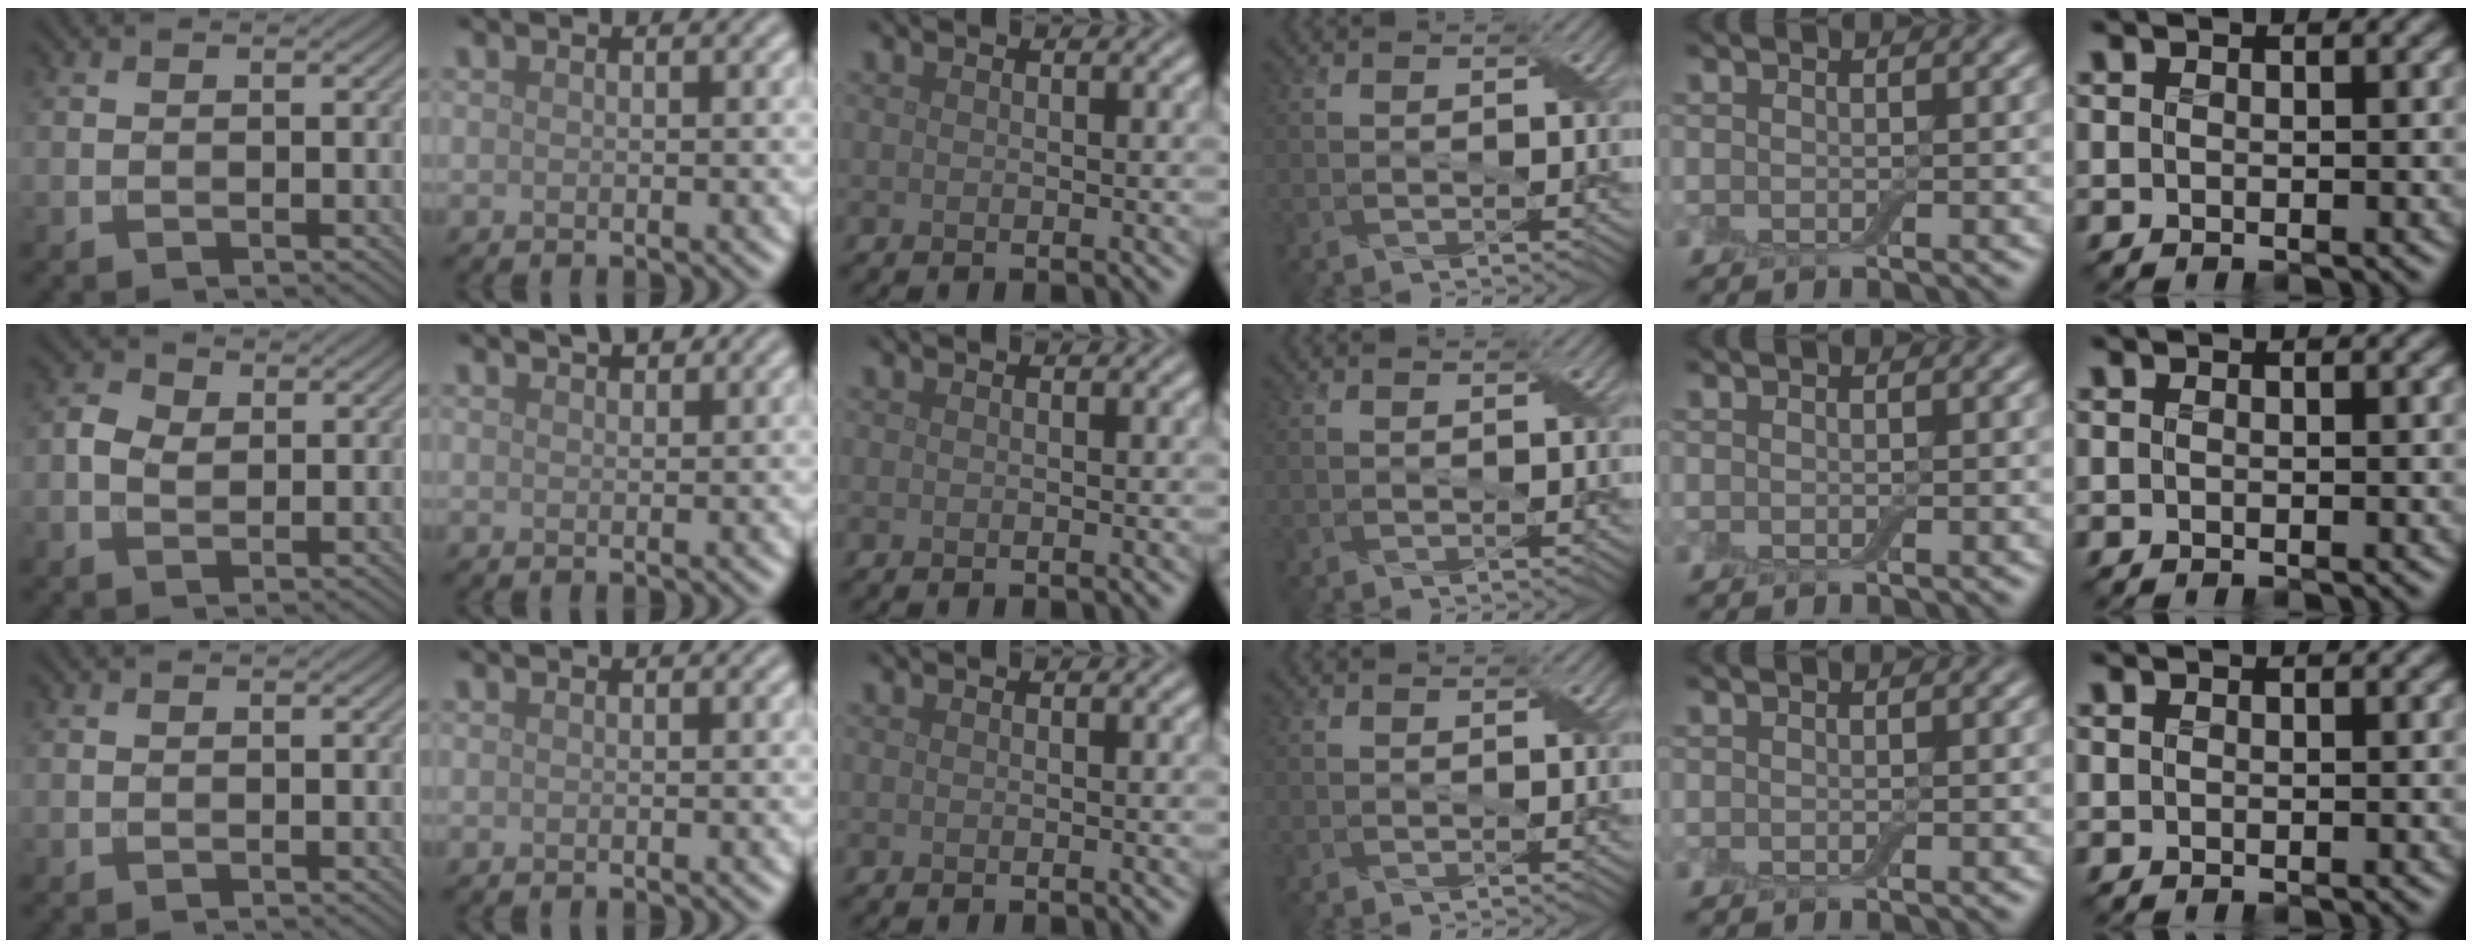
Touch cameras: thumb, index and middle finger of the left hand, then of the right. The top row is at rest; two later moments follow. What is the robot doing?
{"motion": "fold", "object": "aluminum foil"}